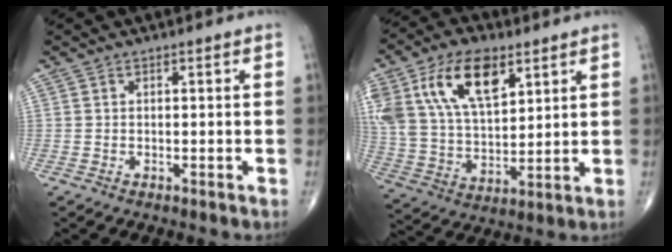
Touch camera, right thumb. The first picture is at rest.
{"total": 19.8, "force": [9.1, 10.8, 14.0], "torque": [-0.264, -0.018, 0.174]}